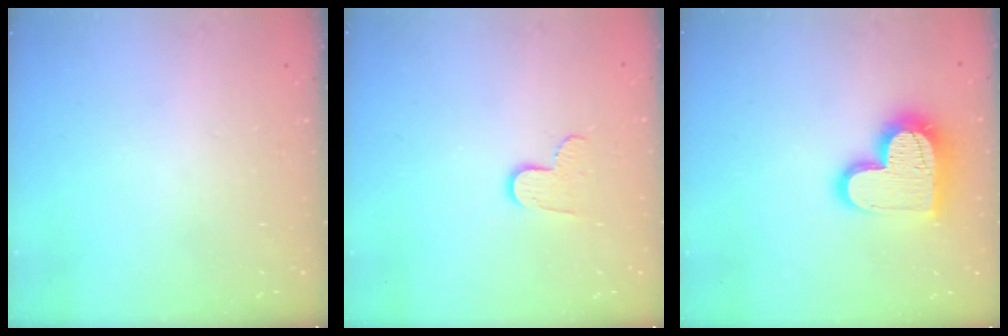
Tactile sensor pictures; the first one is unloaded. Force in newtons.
{"total": 6.7, "press": 6.6, "slide": 0.4}
{"total": 17.0, "press": 16.9, "slide": 1.1}